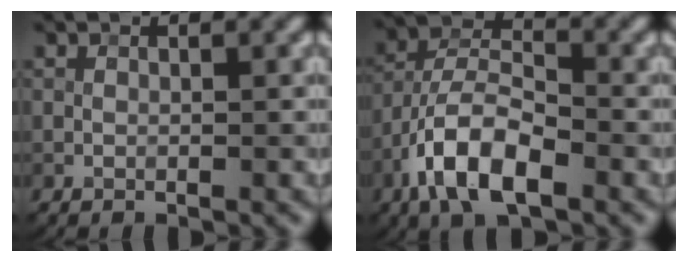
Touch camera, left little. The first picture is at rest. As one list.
[{"total": 7.9, "force": [-3.9, 3.4, 6.0], "torque": [-0.105, 0.008, -0.082]}]